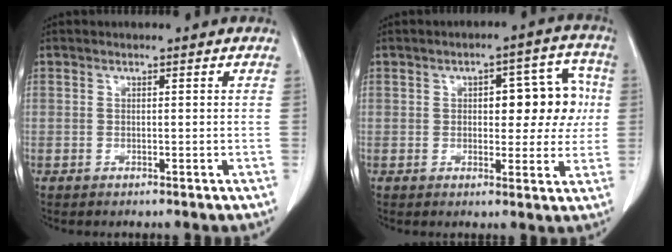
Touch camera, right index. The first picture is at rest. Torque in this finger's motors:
{"motor_torque": [0.57, -0.09, 0.28, 0.07]}